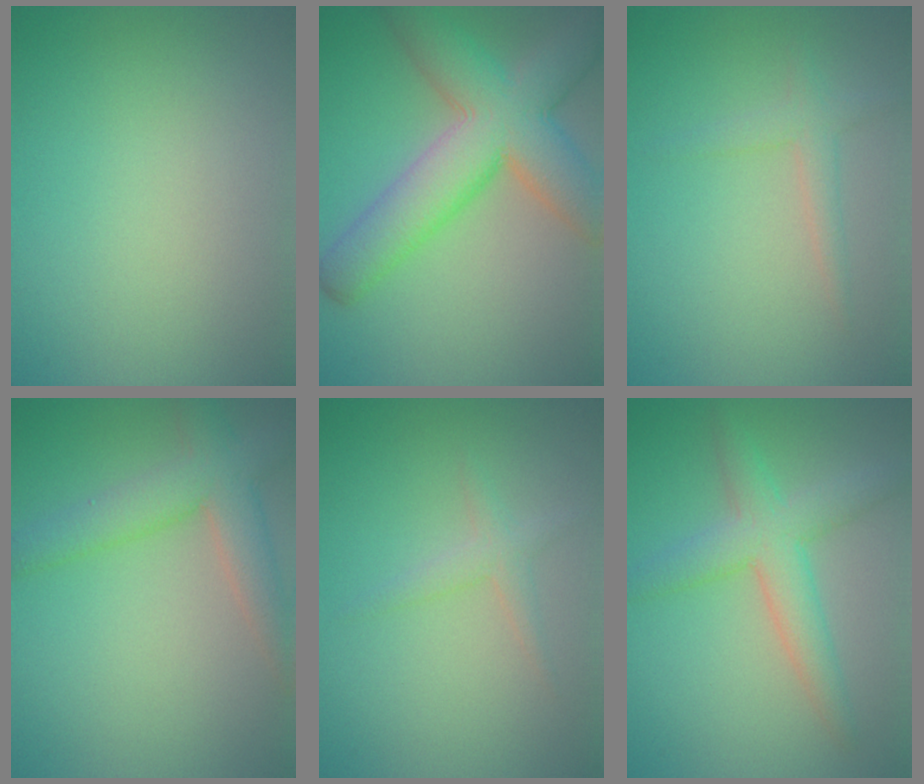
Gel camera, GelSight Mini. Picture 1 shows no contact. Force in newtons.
{"total": 9.8, "press": 9.8, "slide": 0.5}
{"total": 1.8, "press": 1.8, "slide": 0.0}
{"total": 5.1, "press": 5.1, "slide": 0.2}
{"total": 1.6, "press": 1.6, "slide": 0.0}
{"total": 4.6, "press": 4.6, "slide": 0.1}